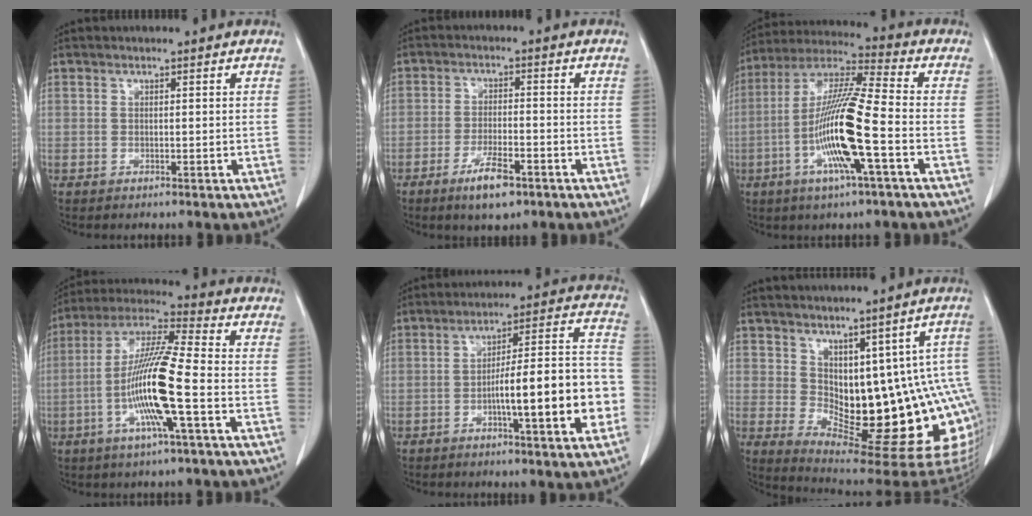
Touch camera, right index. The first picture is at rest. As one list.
[{"total": 6.2, "force": [-3.8, 1.5, 4.7], "torque": [-0.088, -0.006, -0.062]}, {"total": 15.3, "force": [-4.2, 0.4, 14.7], "torque": [-0.293, -0.005, -0.086]}, {"total": 14.1, "force": [-3.6, 0.2, 13.6], "torque": [-0.271, -0.003, -0.075]}, {"total": 15.6, "force": [-4.3, 1.7, 14.9], "torque": [-0.209, 0.022, -0.060]}, {"total": 16.5, "force": [-1.0, 7.0, 14.8], "torque": [-0.141, 0.010, 0.007]}]